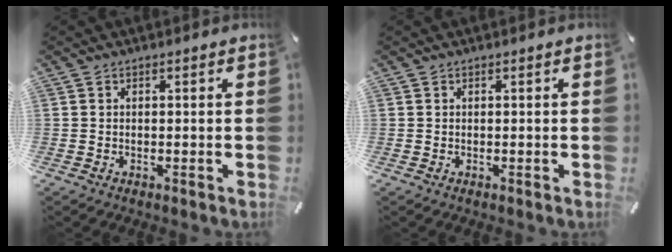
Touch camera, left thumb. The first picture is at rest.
{"total": 0.0}